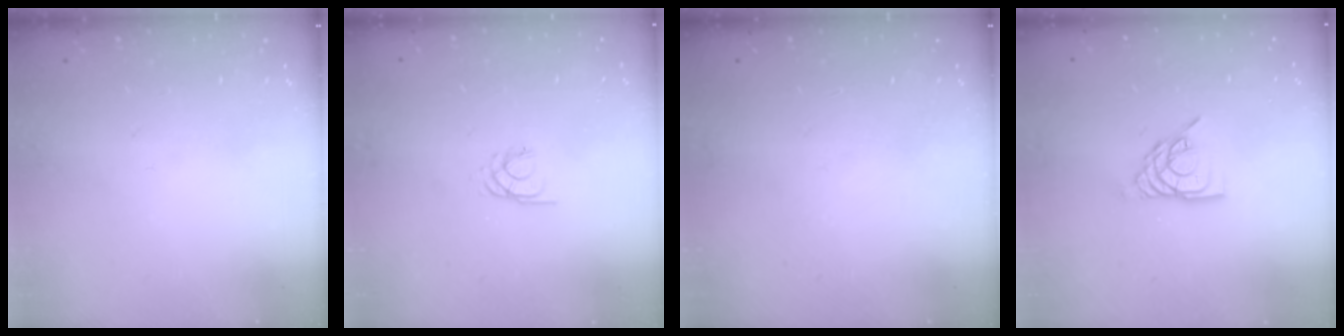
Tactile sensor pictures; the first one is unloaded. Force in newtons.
{"total": 1.9, "press": 1.9, "slide": 0.3}
{"total": 0.0}
{"total": 10.0, "press": 9.9, "slide": 1.0}